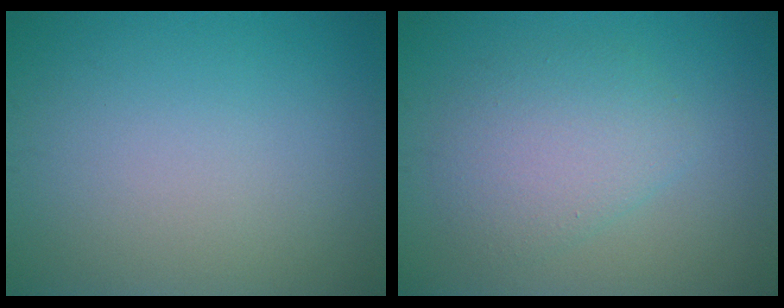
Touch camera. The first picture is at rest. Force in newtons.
{"total": 3.8, "press": 3.8, "slide": 0.1}